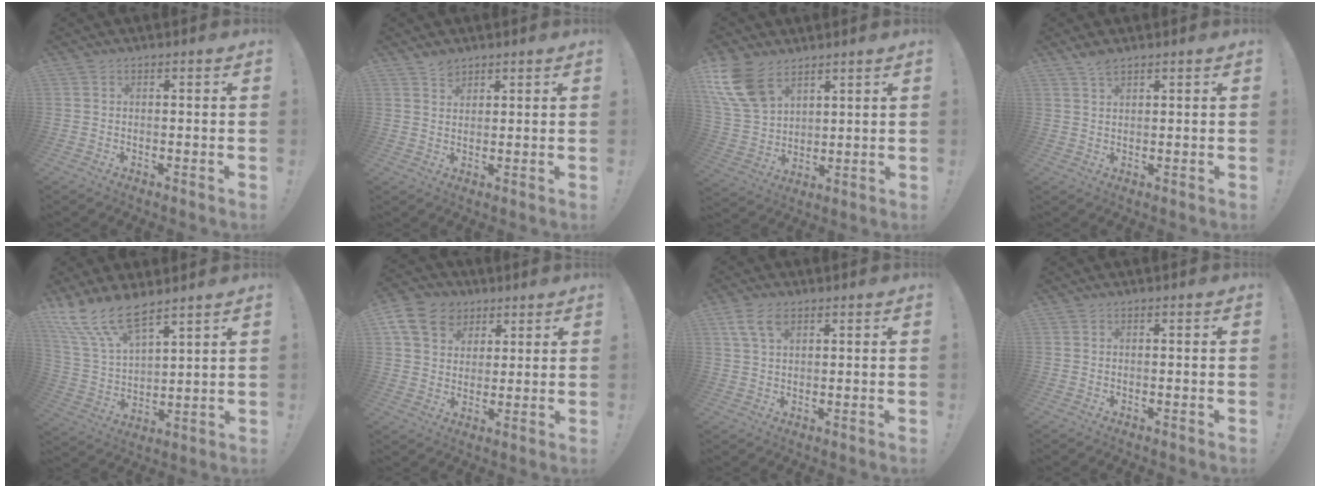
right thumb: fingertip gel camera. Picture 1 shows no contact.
{"total": 3.0, "force": [2.6, 1.3, 0.7], "torque": [0.006, -0.020, 0.045]}
{"total": 13.9, "force": [8.1, 8.5, 7.4], "torque": [-0.151, -0.040, 0.161]}
{"total": 3.0, "force": [2.4, 0.7, 1.6], "torque": [-0.021, -0.013, 0.040]}
{"total": 14.8, "force": [11.5, 5.2, 7.7], "torque": [-0.160, -0.073, 0.217]}
{"total": 12.7, "force": [5.9, 9.9, 5.2], "torque": [-0.074, -0.032, 0.120]}
{"total": 6.6, "force": [3.6, 3.4, 4.4], "torque": [-0.074, -0.008, 0.068]}
{"total": 0.0}